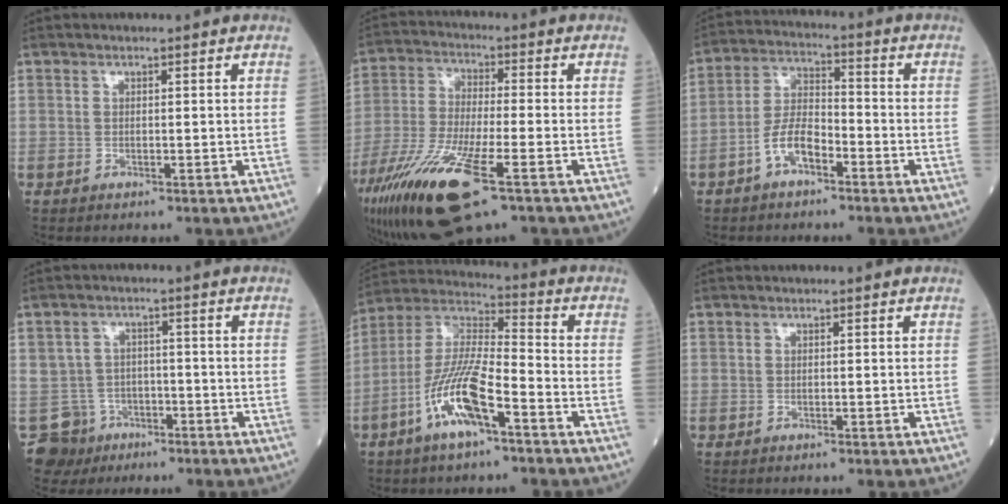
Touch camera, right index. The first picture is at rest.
{"total": 17.0, "force": [-9.0, 3.1, 14.0], "torque": [-0.305, -0.044, -0.163]}
{"total": 6.7, "force": [-3.4, 2.8, 5.1], "torque": [-0.106, 0.013, -0.068]}
{"total": 6.2, "force": [-2.9, 5.5, -0.2], "torque": [0.003, 0.010, -0.045]}
{"total": 12.7, "force": [-5.9, 2.7, 10.9], "torque": [-0.228, 0.001, -0.114]}
{"total": 0.0}